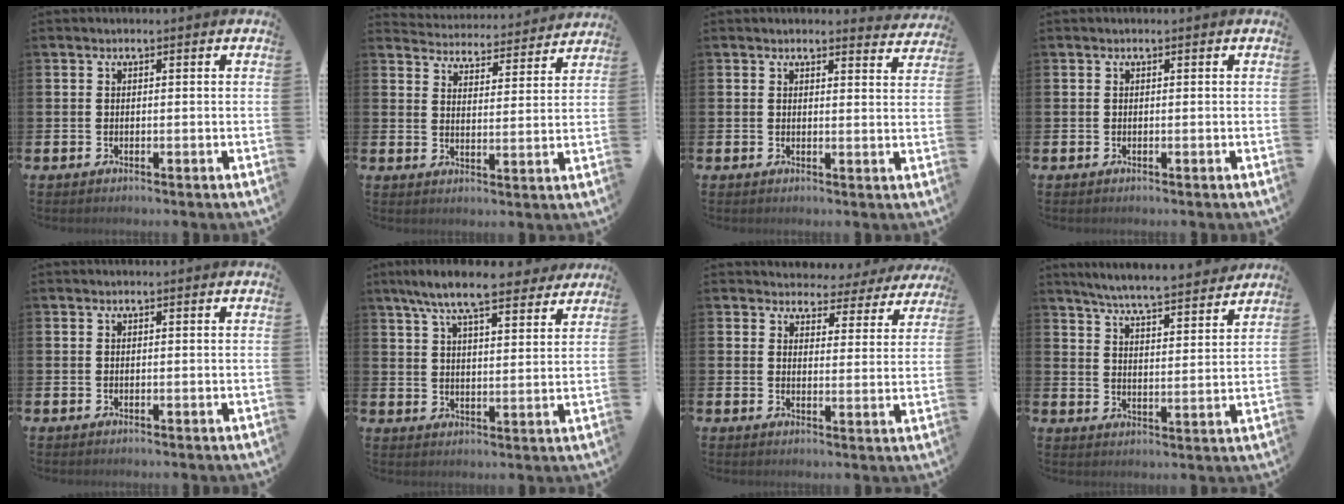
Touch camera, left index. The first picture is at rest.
{"total": 4.7, "force": [4.6, 0.6, -0.1], "torque": [-0.017, -0.041, 0.078]}
{"total": 2.5, "force": [2.5, 0.3, 0.1], "torque": [0.002, -0.014, 0.044]}
{"total": 0.0}
{"total": 0.0}
{"total": 9.2, "force": [8.2, 1.7, 3.8], "torque": [-0.087, -0.034, 0.148]}
{"total": 3.5, "force": [3.1, 1.5, -0.1], "torque": [-0.007, -0.028, 0.050]}
{"total": 6.1, "force": [5.9, -0.2, 1.2], "torque": [-0.041, -0.046, 0.102]}